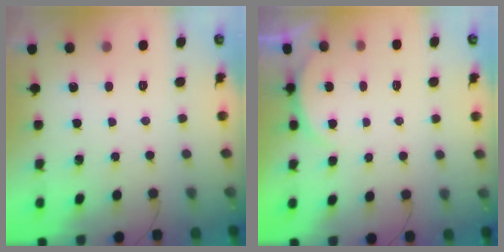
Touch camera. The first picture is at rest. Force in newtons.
{"total": 2.3, "press": 2.3, "slide": 0.5}